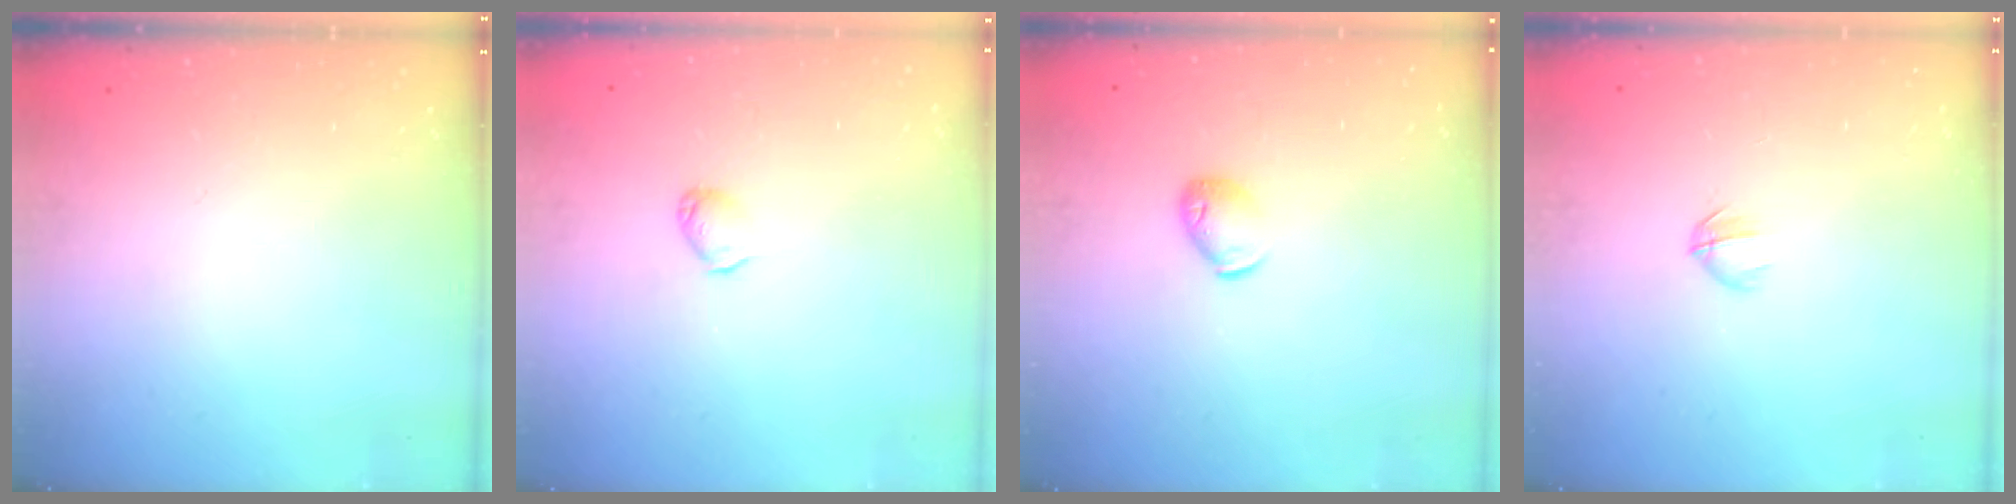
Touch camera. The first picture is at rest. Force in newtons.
{"total": 3.0, "press": 2.9, "slide": 0.7}
{"total": 5.8, "press": 5.6, "slide": 1.2}
{"total": 3.0, "press": 2.9, "slide": 0.9}